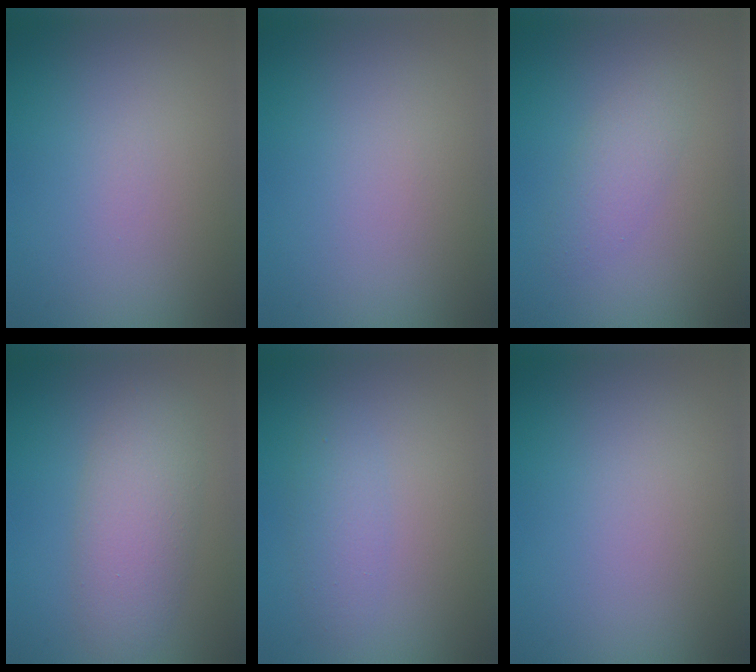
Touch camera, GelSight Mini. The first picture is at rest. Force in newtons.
{"total": 0.0}
{"total": 3.2, "press": 3.2, "slide": 0.2}
{"total": 4.5, "press": 4.5, "slide": 0.2}
{"total": 1.9, "press": 1.9, "slide": 0.0}
{"total": 0.0}